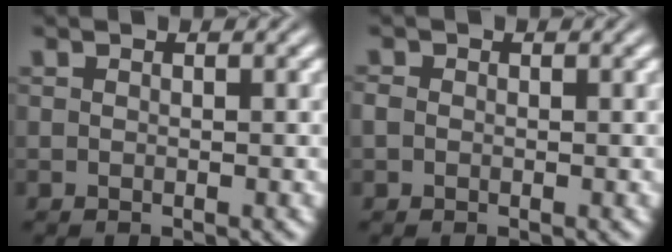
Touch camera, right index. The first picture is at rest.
{"total": 0.0}